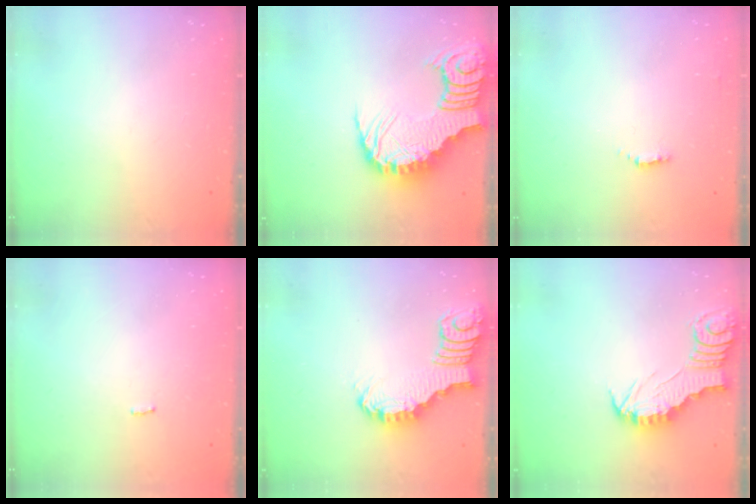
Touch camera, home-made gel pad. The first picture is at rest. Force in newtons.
{"total": 7.5, "press": 7.5, "slide": 1.0}
{"total": 2.0, "press": 2.0, "slide": 0.4}
{"total": 2.0, "press": 2.0, "slide": 0.3}
{"total": 2.8, "press": 2.7, "slide": 0.4}
{"total": 2.7, "press": 2.7, "slide": 0.2}